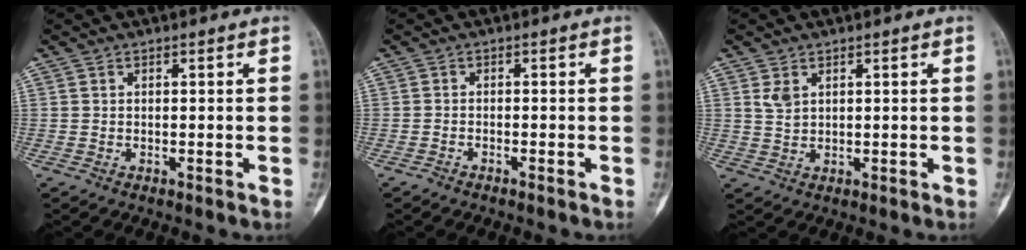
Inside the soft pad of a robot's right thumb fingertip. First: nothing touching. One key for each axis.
{"total": 1.0, "fx": -0.9, "fy": 0.1, "fz": 0.3, "tx": -0.013, "ty": 0.006, "tz": -0.016}
{"total": 2.6, "fx": 1.4, "fy": 1.6, "fz": 1.6, "tx": -0.027, "ty": -0.006, "tz": 0.035}